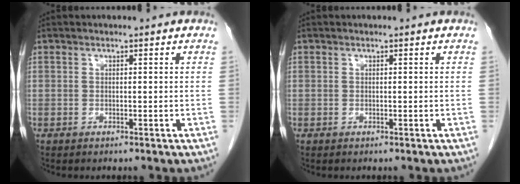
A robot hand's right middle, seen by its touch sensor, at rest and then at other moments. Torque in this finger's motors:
{"motor_torque": [0.13, -0.32, -0.03, 0.02]}